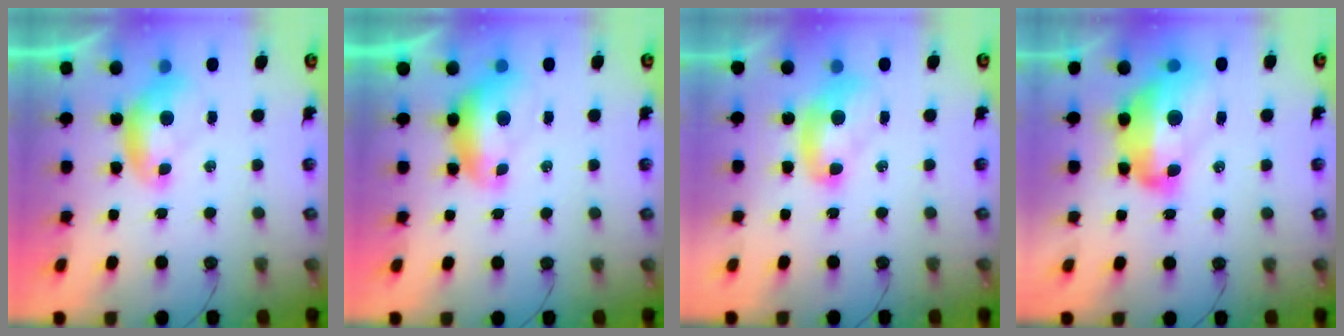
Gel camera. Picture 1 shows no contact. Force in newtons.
{"total": 1.1, "press": 1.0, "slide": 0.4}
{"total": 2.4, "press": 2.4, "slide": 0.2}
{"total": 12.2, "press": 12.1, "slide": 1.3}